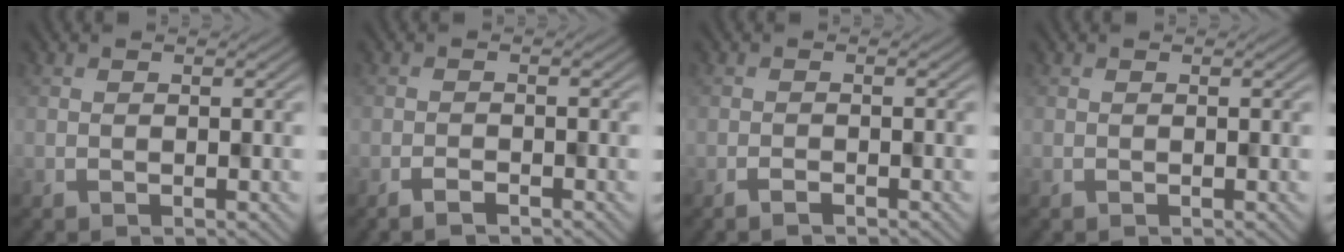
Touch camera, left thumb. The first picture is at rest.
{"total": 1.4, "force": [-1.2, 0.2, 0.7], "torque": [-0.013, 0.003, -0.020]}
{"total": 1.1, "force": [-0.9, 0.1, 0.6], "torque": [-0.011, 0.001, -0.015]}
{"total": 0.0}